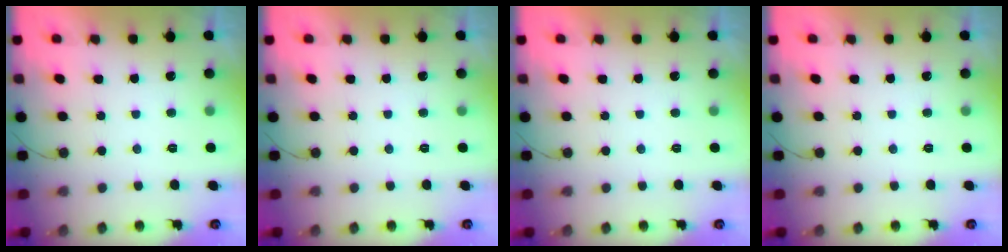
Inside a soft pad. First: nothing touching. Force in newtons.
{"total": 0.0}
{"total": 0.0}
{"total": 0.0}